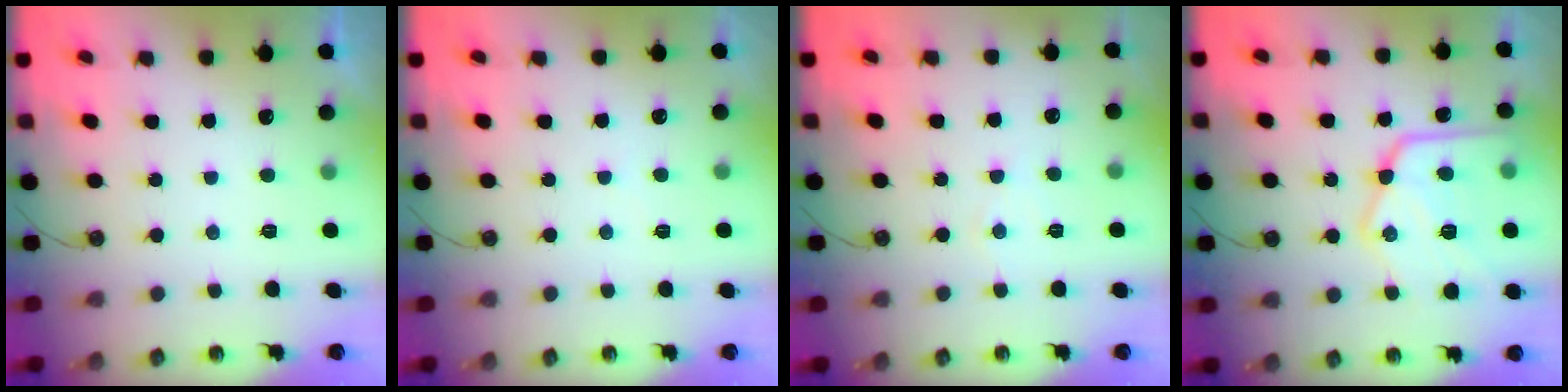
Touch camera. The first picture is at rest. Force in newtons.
{"total": 2.1, "press": 2.1, "slide": 0.4}
{"total": 4.3, "press": 4.2, "slide": 0.6}
{"total": 21.1, "press": 21.0, "slide": 1.6}